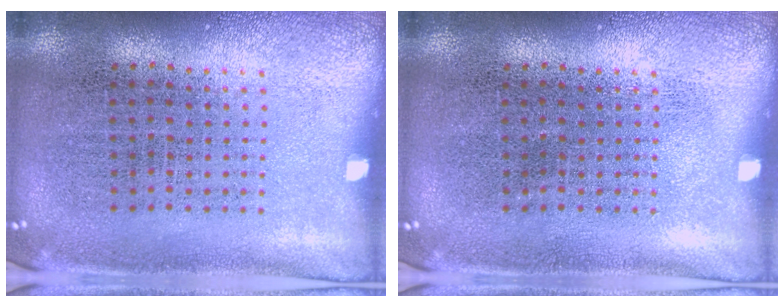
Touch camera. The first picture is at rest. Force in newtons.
{"total": 0.0}